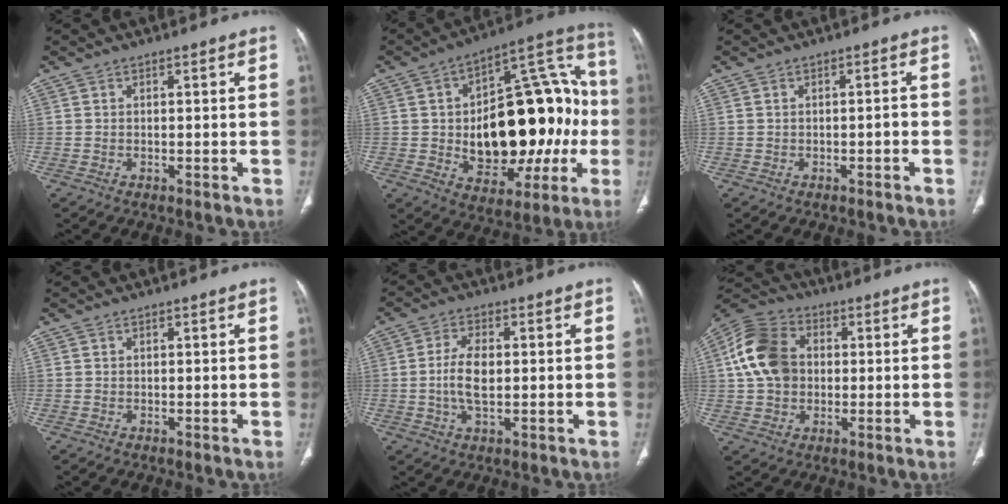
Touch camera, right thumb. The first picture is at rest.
{"total": 30.2, "force": [-2.3, 16.8, 25.0], "torque": [-0.322, 0.038, -0.013]}
{"total": 1.0, "force": [-0.5, 0.4, 0.8], "torque": [-0.012, 0.006, -0.008]}
{"total": 0.0}
{"total": 6.7, "force": [-0.1, 3.3, 5.7], "torque": [-0.118, 0.003, -0.004]}
{"total": 12.8, "force": [1.1, 9.9, 8.1], "torque": [-0.142, 0.022, 0.012]}